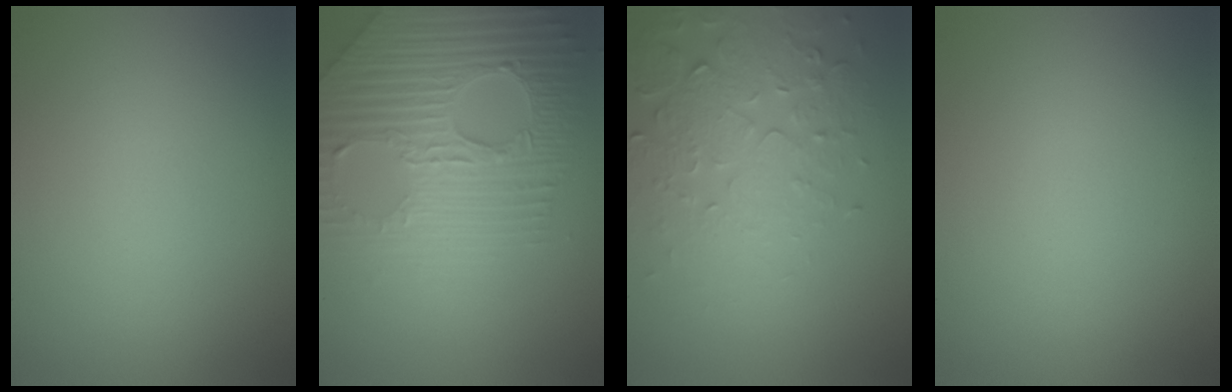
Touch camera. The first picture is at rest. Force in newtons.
{"total": 8.3, "press": 5.8, "slide": 6.0}
{"total": 5.3, "press": 3.9, "slide": 3.6}
{"total": 0.0}